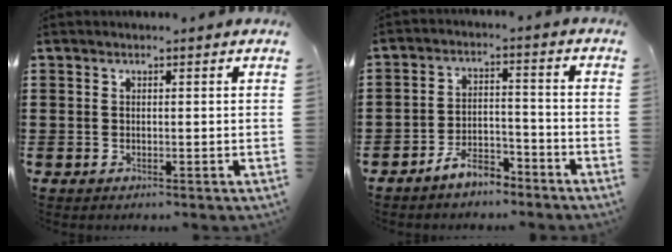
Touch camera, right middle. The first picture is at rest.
{"total": 5.7, "force": [-5.1, 1.7, 1.9], "torque": [-0.035, 0.013, -0.100]}